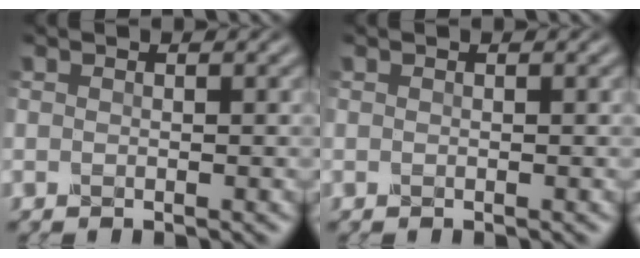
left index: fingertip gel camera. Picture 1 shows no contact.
{"total": 0.0}